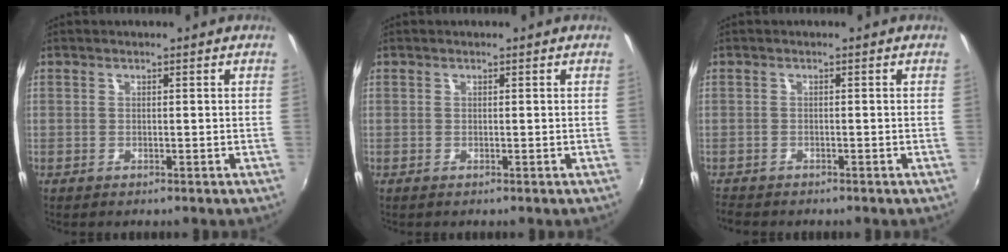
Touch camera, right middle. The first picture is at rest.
{"total": 0.0}
{"total": 2.6, "force": [-2.5, 0.8, 0.5], "torque": [-0.021, -0.012, -0.046]}